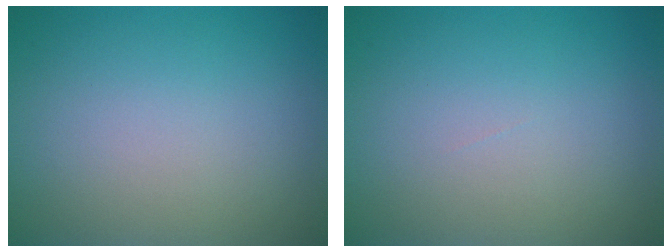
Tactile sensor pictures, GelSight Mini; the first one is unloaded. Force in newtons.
{"total": 0.0}